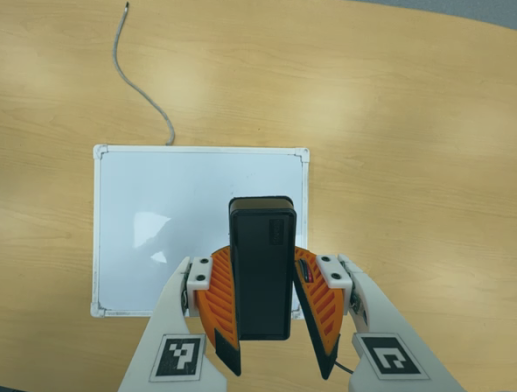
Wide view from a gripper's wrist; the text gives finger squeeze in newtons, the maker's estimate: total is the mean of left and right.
{"total": 7.1, "left": 7.0, "right": 7.1}